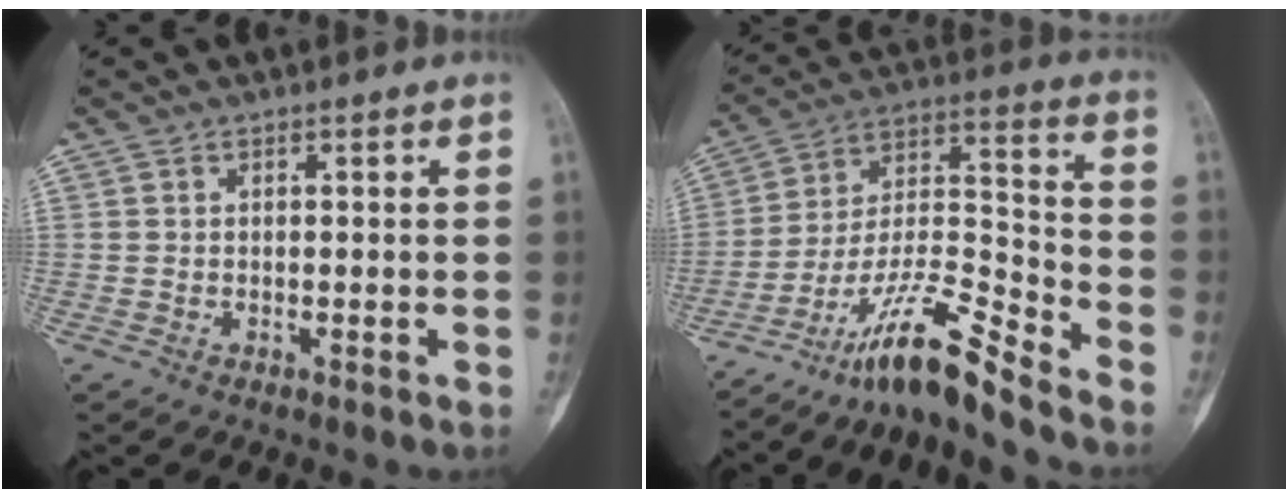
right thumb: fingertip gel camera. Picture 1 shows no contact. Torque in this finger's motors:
{"motor_torque": [1.36, -0.31, 0.84, -1.50, 0.32]}